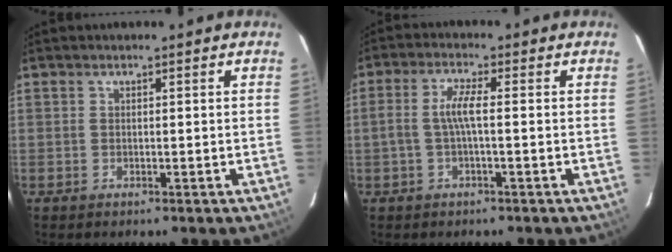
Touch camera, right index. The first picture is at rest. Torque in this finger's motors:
{"motor_torque": [0.14, -0.03, 0.17, 0.09]}